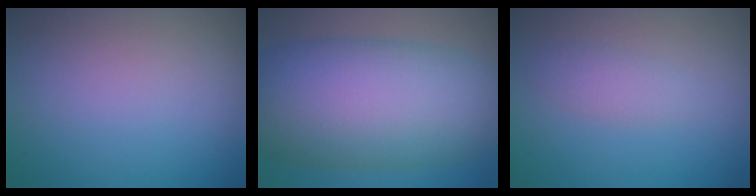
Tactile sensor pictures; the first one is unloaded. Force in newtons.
{"total": 12.2, "press": 12.2, "slide": 0.2}
{"total": 1.5, "press": 1.5, "slide": 0.0}